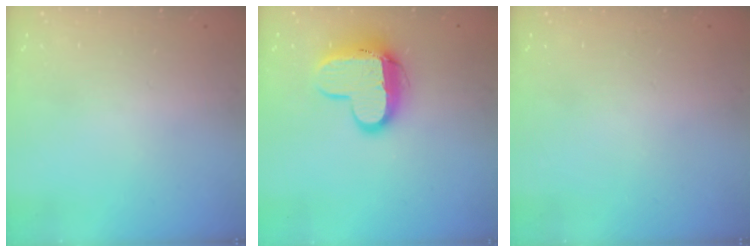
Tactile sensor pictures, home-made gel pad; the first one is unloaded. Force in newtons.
{"total": 12.0, "press": 11.9, "slide": 1.1}
{"total": 0.0}